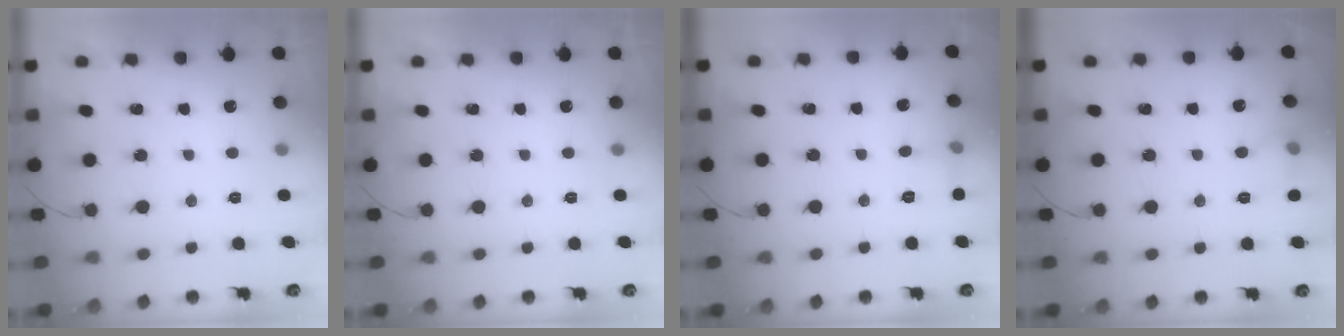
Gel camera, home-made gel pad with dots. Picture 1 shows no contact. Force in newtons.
{"total": 0.0}
{"total": 6.1, "press": 5.8, "slide": 2.1}
{"total": 6.9, "press": 6.5, "slide": 2.1}